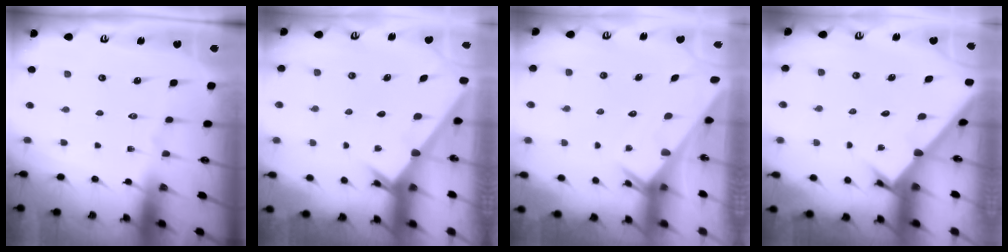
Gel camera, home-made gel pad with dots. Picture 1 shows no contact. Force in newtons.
{"total": 2.5, "press": 2.5, "slide": 0.2}
{"total": 2.5, "press": 2.5, "slide": 0.1}
{"total": 1.9, "press": 1.9, "slide": 0.2}